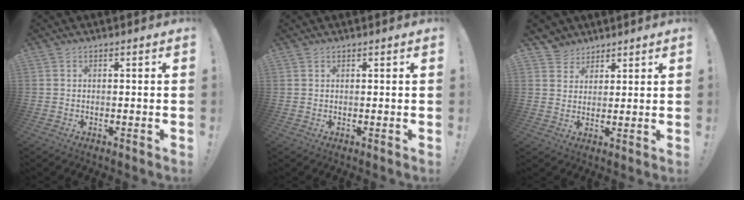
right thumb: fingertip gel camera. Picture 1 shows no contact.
{"total": 0.5, "force": [0.4, 0.2, 0.1], "torque": [0.001, -0.002, 0.008]}
{"total": 4.8, "force": [3.3, 3.4, -0.1], "torque": [-0.001, -0.028, 0.065]}